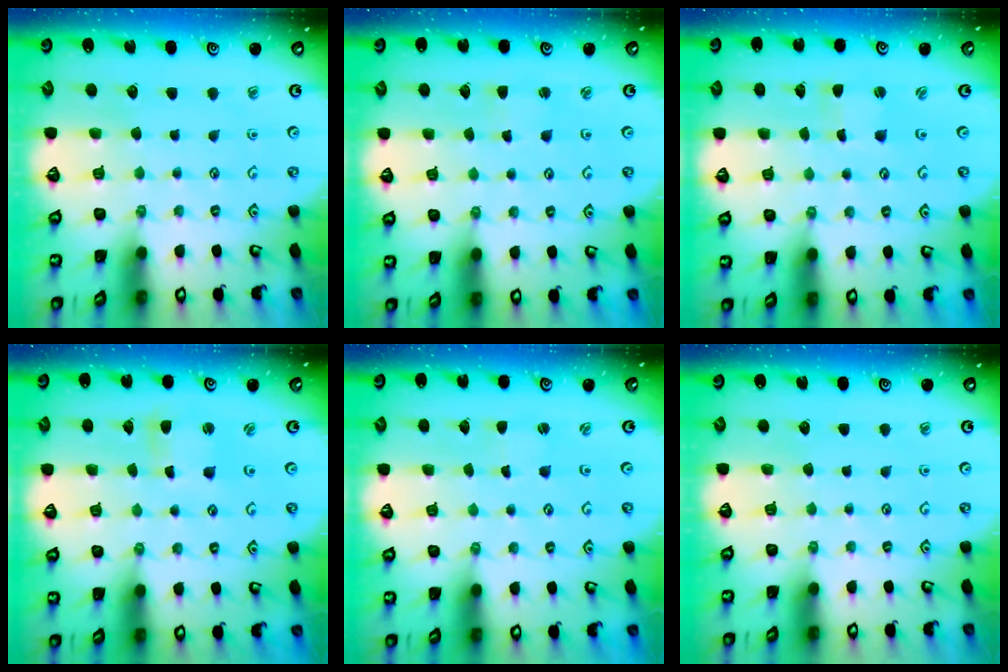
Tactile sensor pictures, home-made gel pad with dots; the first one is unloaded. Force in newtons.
{"total": 2.7, "press": 2.7, "slide": 0.2}
{"total": 0.8, "press": 0.8, "slide": 0.0}
{"total": 2.7, "press": 2.7, "slide": 0.4}
{"total": 0.0}
{"total": 0.0}